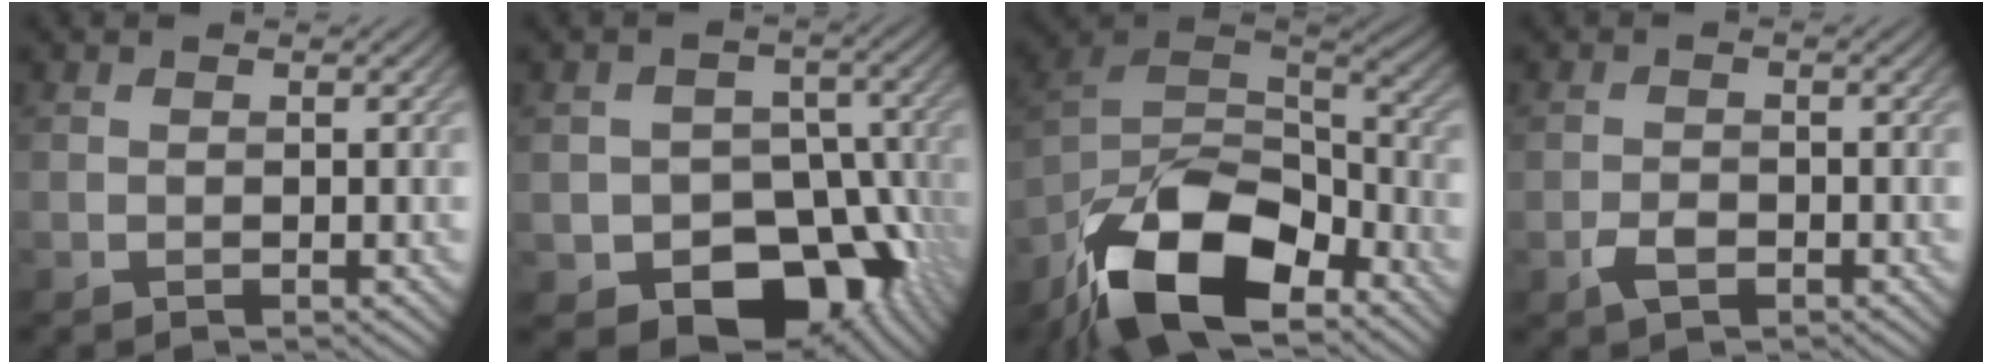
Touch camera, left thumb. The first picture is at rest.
{"total": 13.4, "force": [-6.4, 9.5, 6.9], "torque": [-0.092, -0.019, -0.100]}
{"total": 17.1, "force": [-11.0, 7.7, 10.6], "torque": [-0.247, -0.034, -0.195]}
{"total": 2.4, "force": [-1.3, 1.4, 1.5], "torque": [-0.032, -0.001, -0.027]}